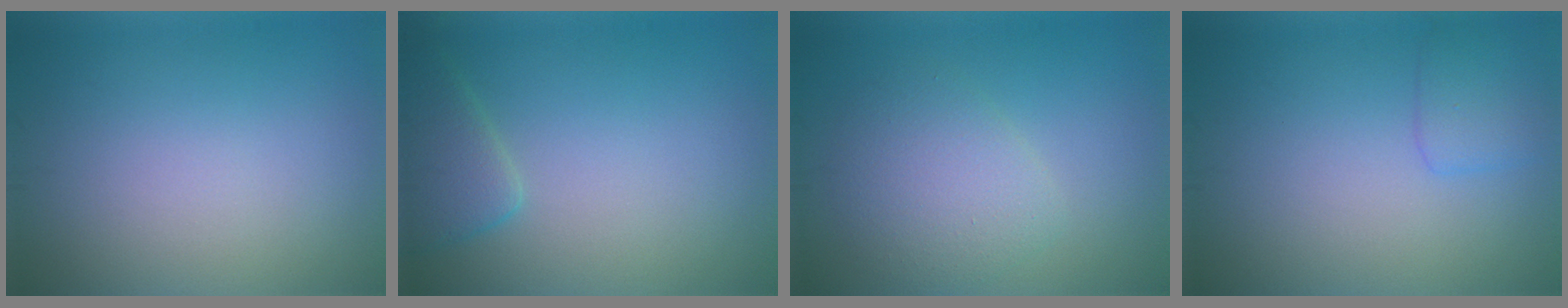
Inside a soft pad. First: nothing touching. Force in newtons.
{"total": 3.0, "press": 3.0, "slide": 0.3}
{"total": 3.8, "press": 3.8, "slide": 0.1}
{"total": 2.0, "press": 1.9, "slide": 0.1}